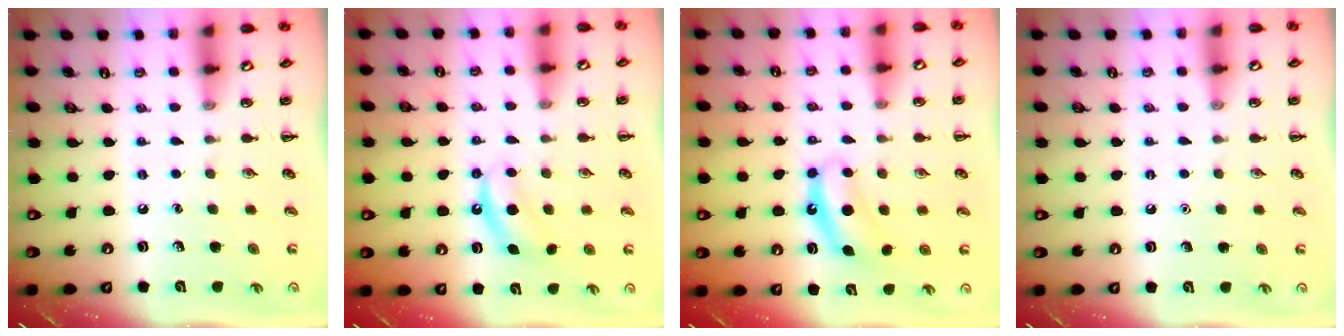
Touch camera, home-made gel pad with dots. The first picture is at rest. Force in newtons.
{"total": 6.7, "press": 6.5, "slide": 1.6}
{"total": 6.4, "press": 6.4, "slide": 1.0}
{"total": 1.6, "press": 1.6, "slide": 0.1}